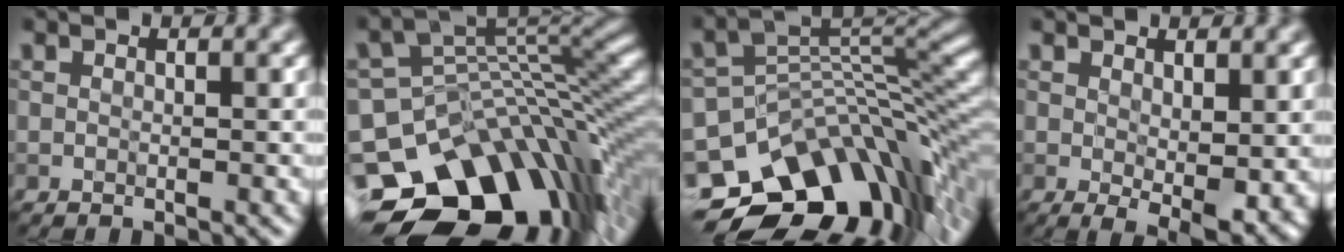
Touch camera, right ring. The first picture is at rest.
{"total": 15.2, "force": [-7.7, 8.5, 9.9], "torque": [-0.175, -0.012, -0.125]}
{"total": 13.4, "force": [-7.3, 7.4, 8.4], "torque": [-0.153, -0.013, -0.110]}
{"total": 3.8, "force": [0.4, 1.5, 3.5], "torque": [-0.052, -0.014, 0.014]}